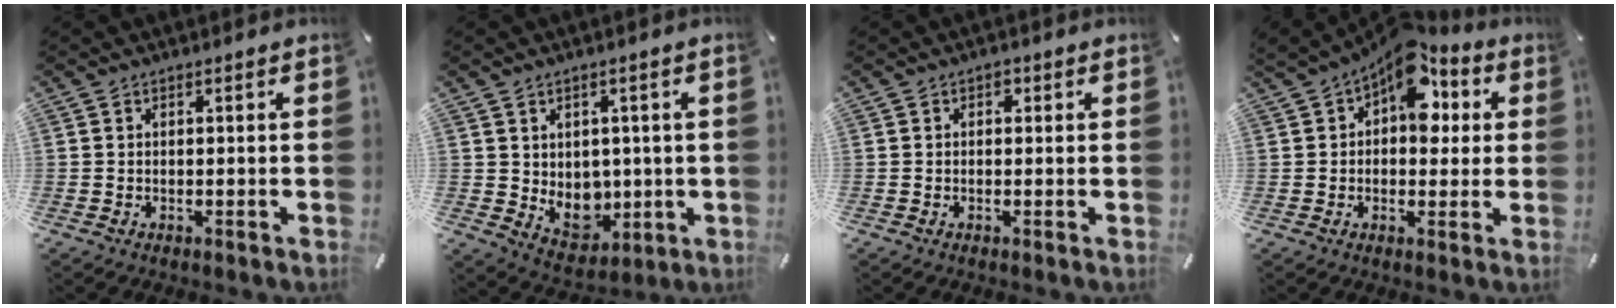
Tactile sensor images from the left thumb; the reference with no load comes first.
{"total": 8.2, "force": [0.7, 7.3, 3.6], "torque": [-0.049, -0.018, 0.021]}
{"total": 1.1, "force": [0.2, 1.0, 0.4], "torque": [-0.001, 0.004, 0.000]}
{"total": 13.1, "force": [5.9, 8.4, 8.1], "torque": [-0.109, -0.036, 0.104]}